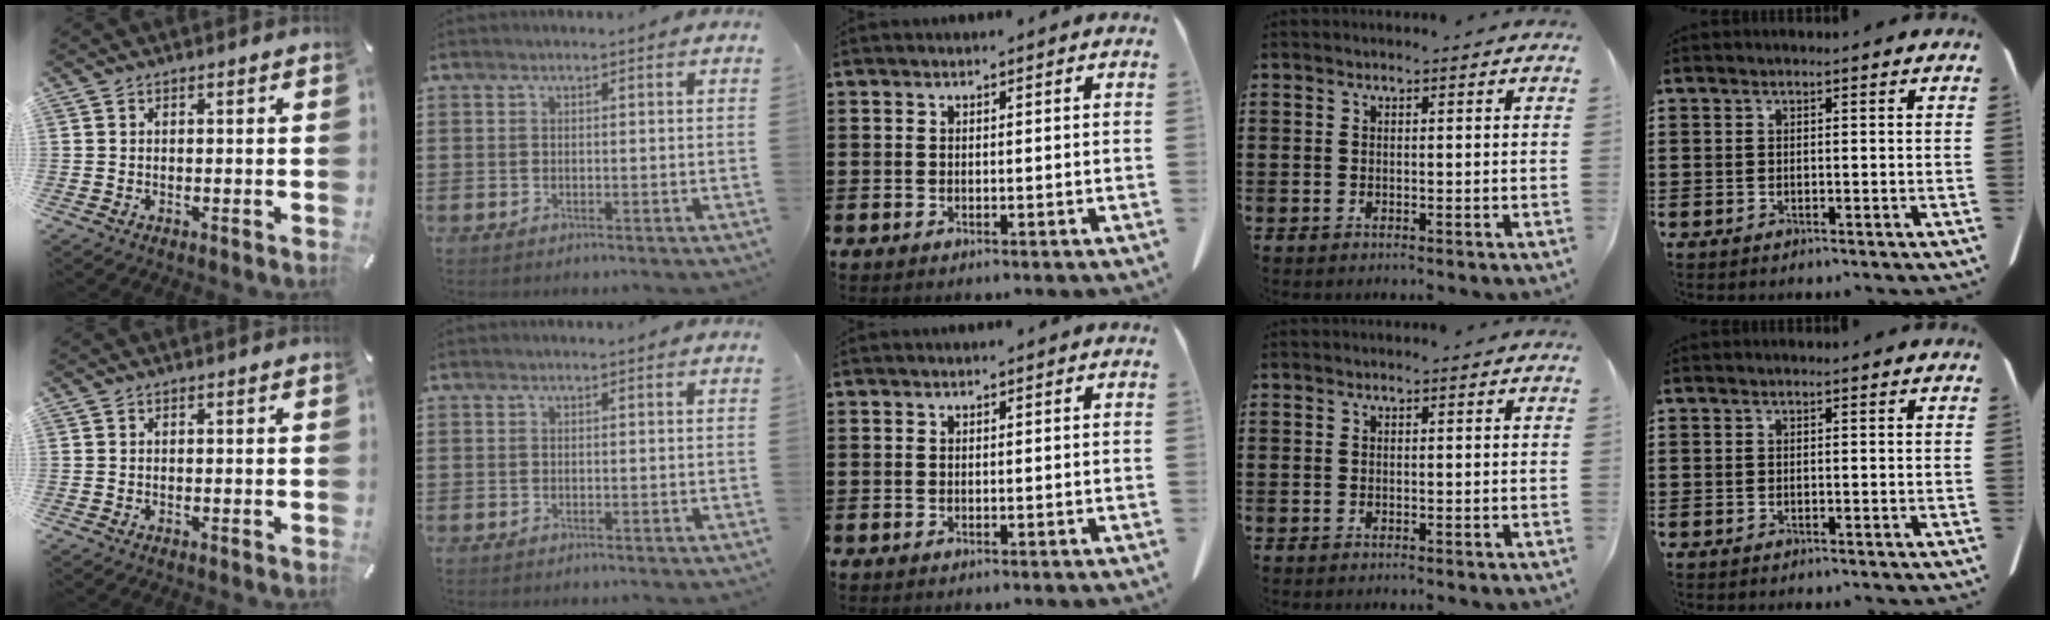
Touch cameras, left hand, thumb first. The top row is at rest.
{}